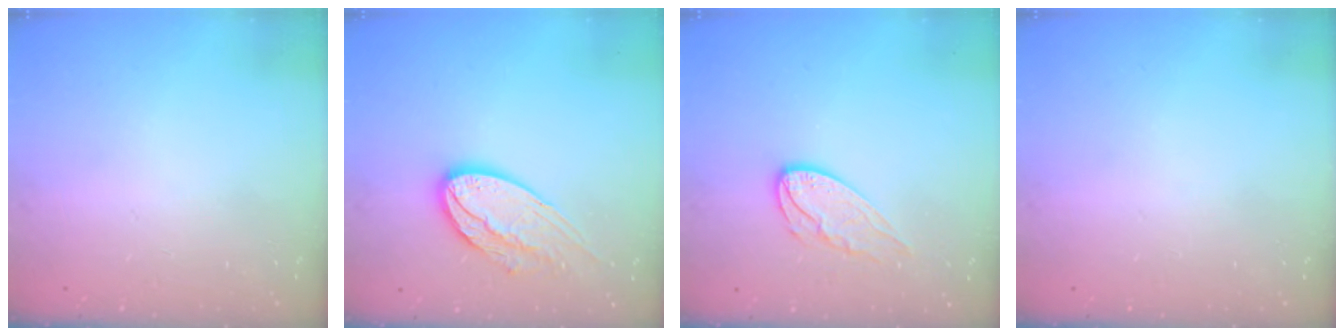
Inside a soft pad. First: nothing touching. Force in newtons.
{"total": 15.6, "press": 15.5, "slide": 1.3}
{"total": 8.9, "press": 8.9, "slide": 0.5}
{"total": 0.0}